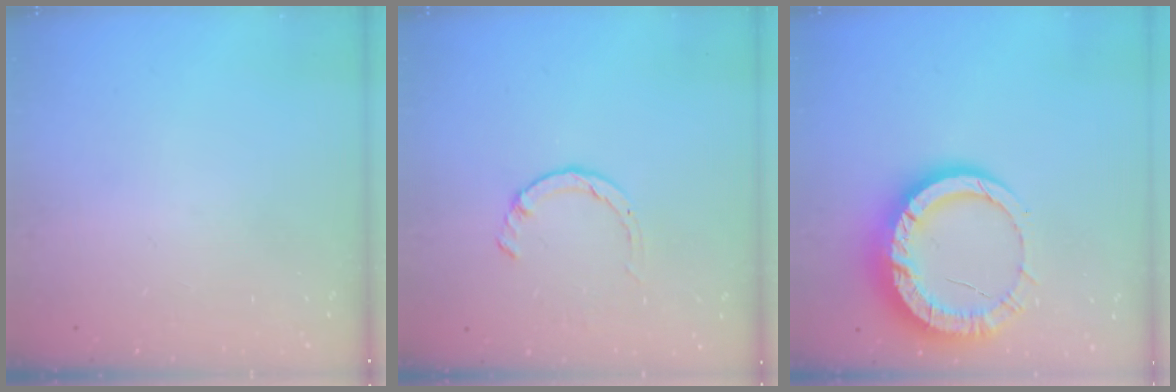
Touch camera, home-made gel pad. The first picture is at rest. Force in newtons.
{"total": 1.4, "press": 1.4, "slide": 0.3}
{"total": 14.3, "press": 14.3, "slide": 1.4}